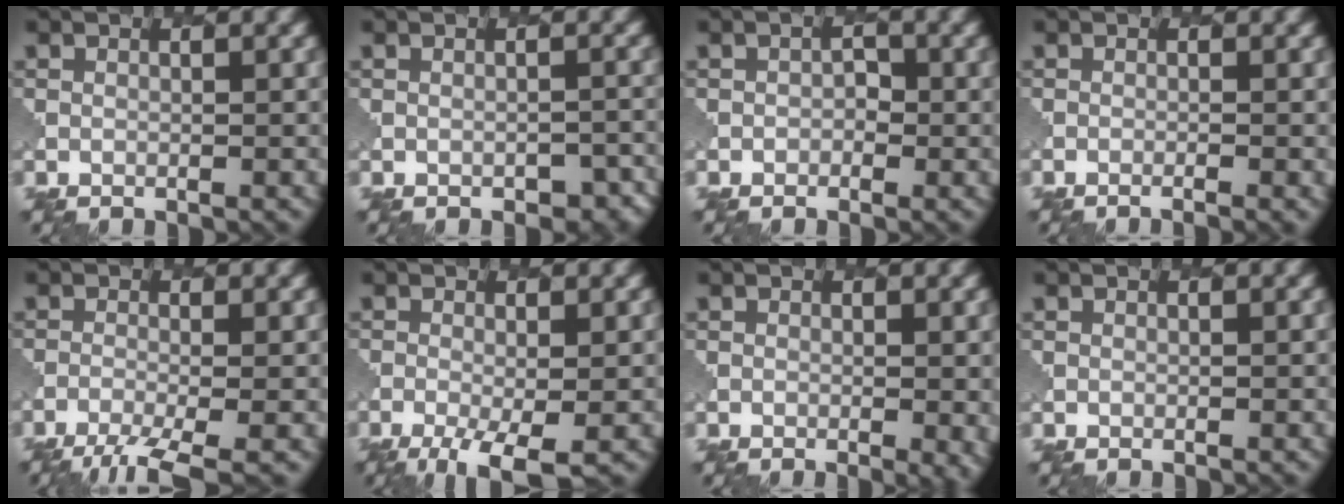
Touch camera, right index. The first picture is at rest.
{"total": 2.8, "force": [-1.8, 1.5, 1.4], "torque": [-0.024, 0.001, -0.012]}
{"total": 1.0, "force": [-0.3, 0.9, 0.5], "torque": [-0.006, -0.001, -0.004]}
{"total": 1.3, "force": [-0.6, 0.4, 1.1], "torque": [-0.004, -0.002, -0.015]}
{"total": 4.6, "force": [-3.1, 1.0, 3.3], "torque": [-0.056, -0.011, -0.062]}
{"total": 4.7, "force": [-2.2, 1.4, 3.9], "torque": [-0.073, -0.011, -0.038]}
{"total": 2.9, "force": [-0.3, 1.1, 2.7], "torque": [-0.032, -0.009, 0.001]}
{"total": 0.0}